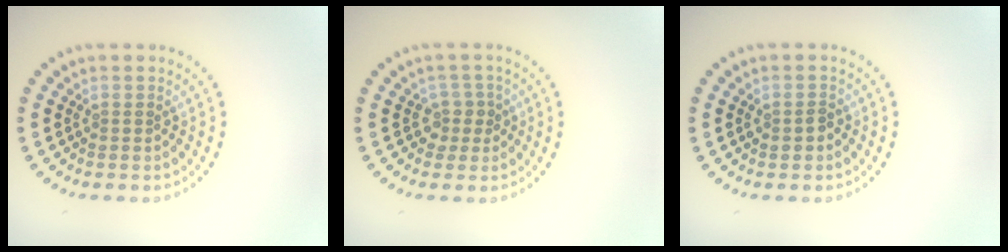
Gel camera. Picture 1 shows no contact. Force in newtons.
{"total": 1.7, "press": 1.3, "slide": 1.1}
{"total": 1.2, "press": 1.1, "slide": 0.1}